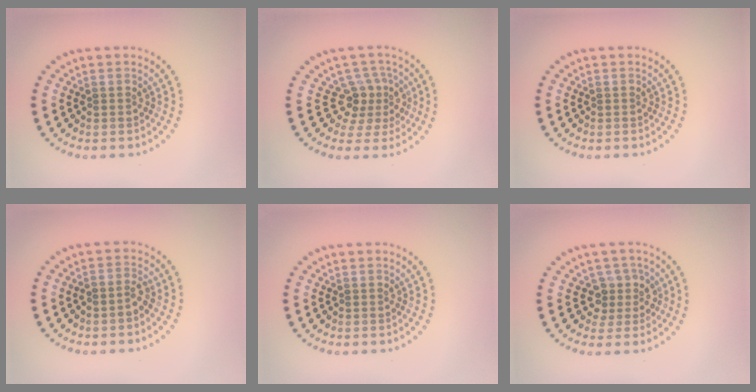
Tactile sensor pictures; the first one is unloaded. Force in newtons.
{"total": 3.0, "press": 2.2, "slide": 2.0}
{"total": 0.0}
{"total": 1.4, "press": 1.1, "slide": 0.8}
{"total": 0.0}
{"total": 2.5, "press": 1.9, "slide": 1.5}